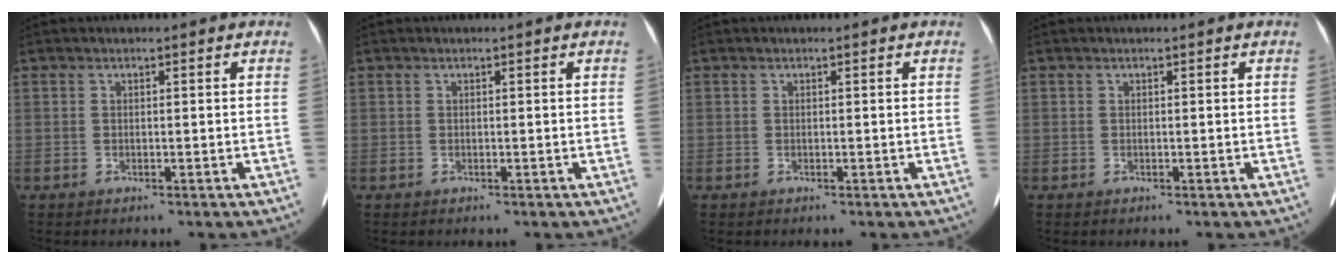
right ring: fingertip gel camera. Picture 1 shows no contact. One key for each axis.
{"total": 0.0}
{"total": 0.0}
{"total": 0.0}